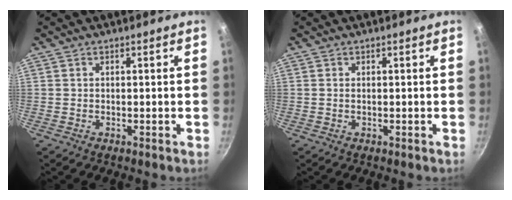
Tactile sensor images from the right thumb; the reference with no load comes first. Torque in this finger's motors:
{"motor_torque": [0.19, 0.13, 0.08, -0.39, 0.03]}